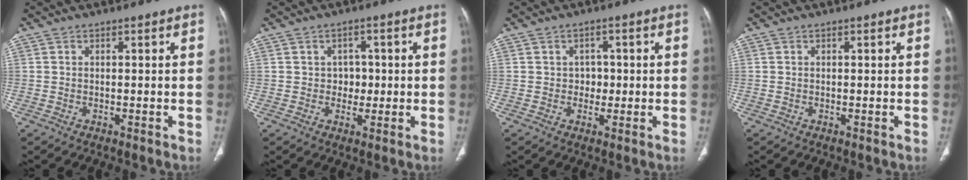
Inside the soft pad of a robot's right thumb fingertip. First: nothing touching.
{"total": 3.4, "force": [0.2, 2.9, 1.8], "torque": [0.003, 0.004, 0.000]}
{"total": 2.9, "force": [0.1, 2.5, 1.5], "torque": [0.003, 0.006, -0.001]}
{"total": 0.0}